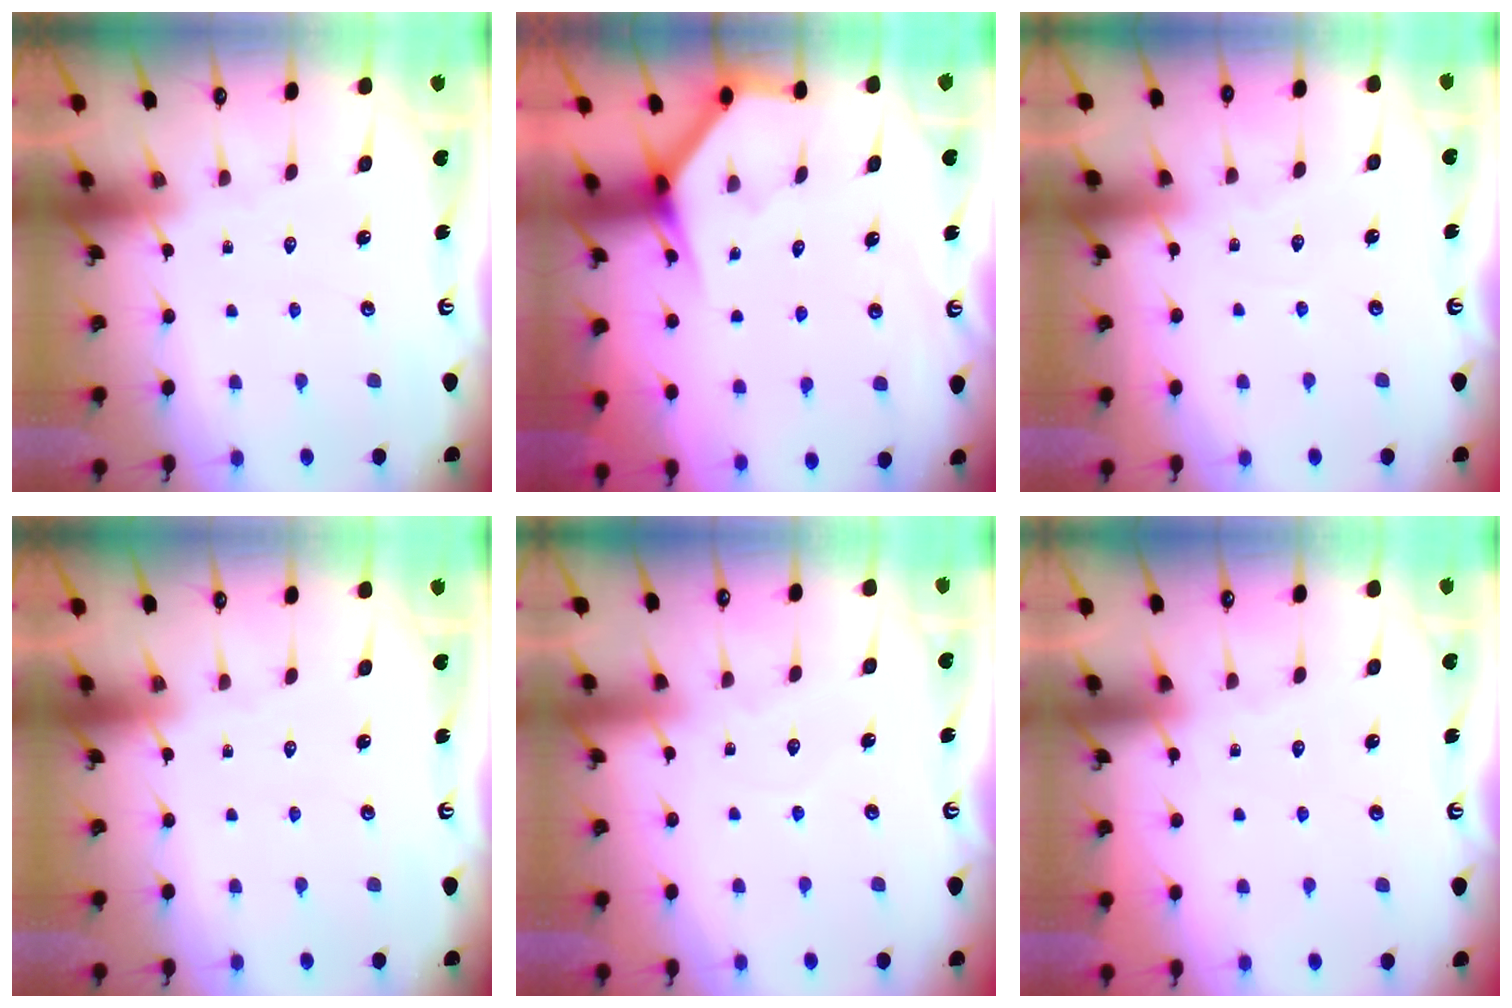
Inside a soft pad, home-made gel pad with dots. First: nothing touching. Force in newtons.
{"total": 3.8, "press": 3.8, "slide": 0.2}
{"total": 2.7, "press": 2.7, "slide": 0.3}
{"total": 0.0}
{"total": 3.0, "press": 3.0, "slide": 0.3}
{"total": 4.2, "press": 4.2, "slide": 0.7}